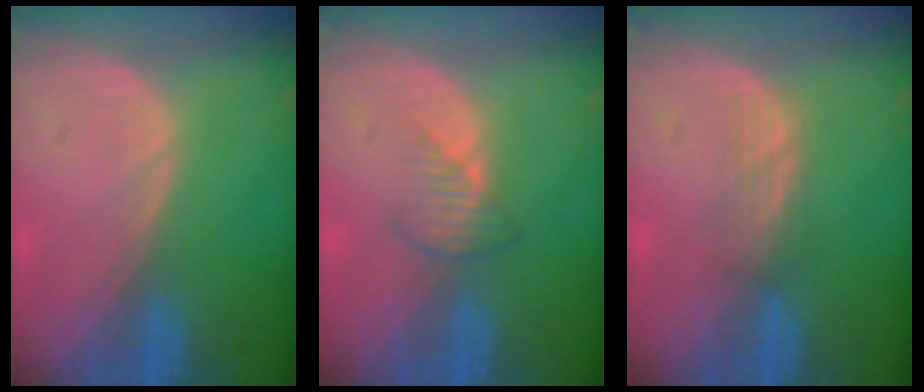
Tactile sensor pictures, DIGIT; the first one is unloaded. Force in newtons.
{"total": 2.7, "press": 2.6, "slide": 0.6}
{"total": 2.1, "press": 2.1, "slide": 0.3}